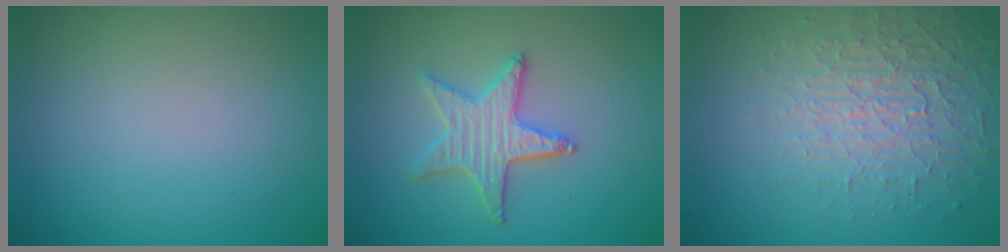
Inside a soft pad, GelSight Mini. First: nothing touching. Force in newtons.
{"total": 3.8, "press": 3.5, "slide": 1.6}
{"total": 4.0, "press": 3.7, "slide": 1.4}